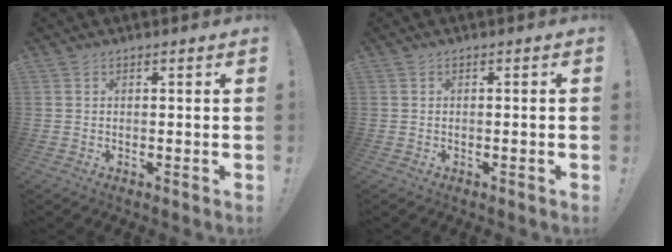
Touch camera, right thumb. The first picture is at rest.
{"total": 0.7, "force": [-0.4, -0.4, 0.4], "torque": [-0.008, -0.002, -0.007]}